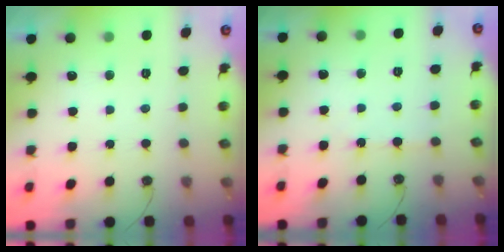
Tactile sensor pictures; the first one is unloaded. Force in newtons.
{"total": 3.4, "press": 3.3, "slide": 0.6}